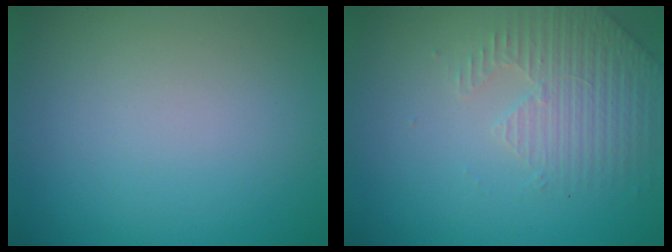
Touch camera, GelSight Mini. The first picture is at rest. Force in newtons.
{"total": 3.5, "press": 3.4, "slide": 0.9}